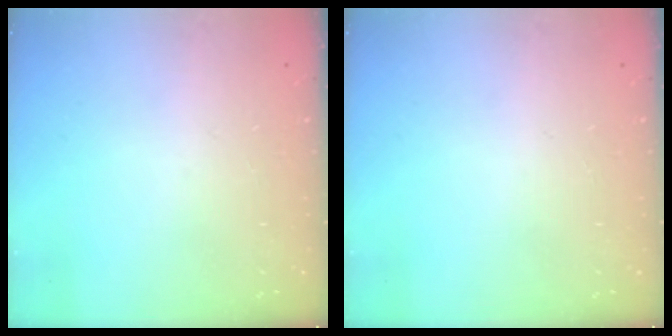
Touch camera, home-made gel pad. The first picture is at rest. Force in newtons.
{"total": 0.0}